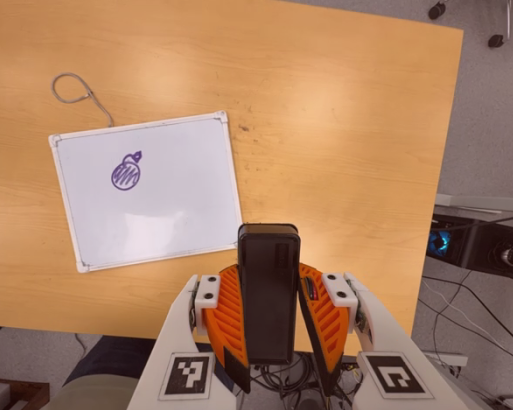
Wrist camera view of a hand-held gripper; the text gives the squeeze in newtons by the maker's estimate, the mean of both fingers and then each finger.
{"total": 8.3, "left": 6.6, "right": 9.9}